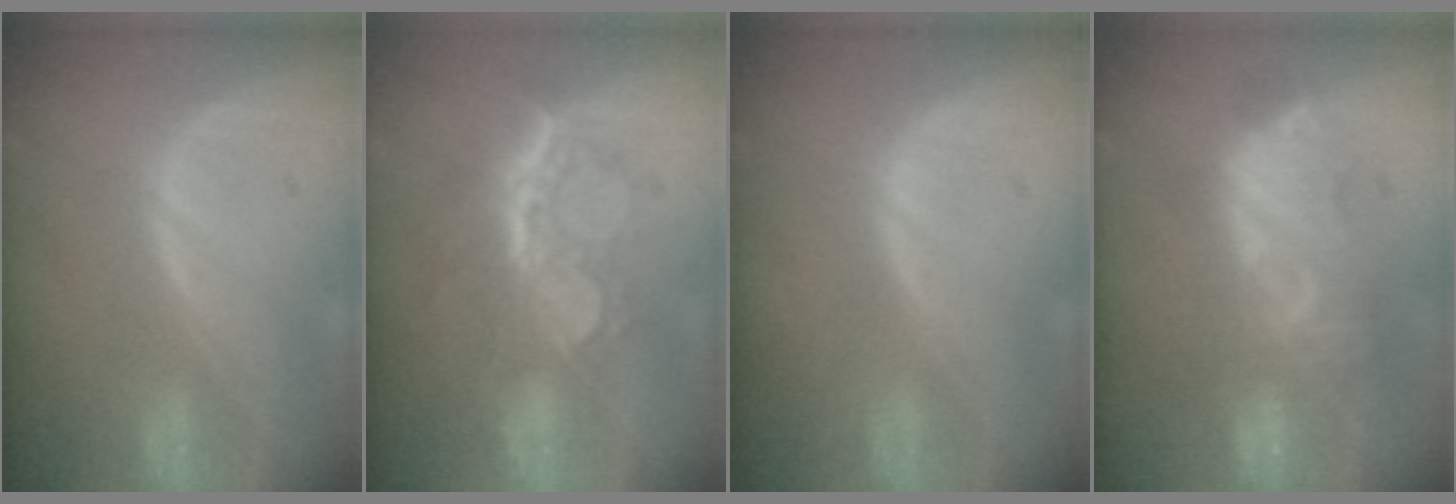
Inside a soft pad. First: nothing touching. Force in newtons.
{"total": 9.2, "press": 7.7, "slide": 5.0}
{"total": 0.0}
{"total": 9.9, "press": 9.9, "slide": 0.3}